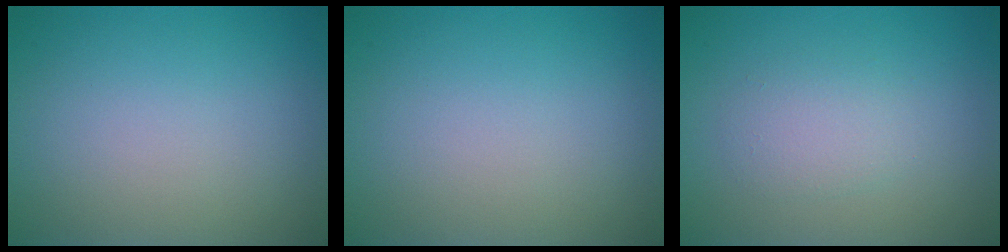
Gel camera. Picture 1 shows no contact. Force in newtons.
{"total": 0.0}
{"total": 2.0, "press": 2.0, "slide": 0.0}